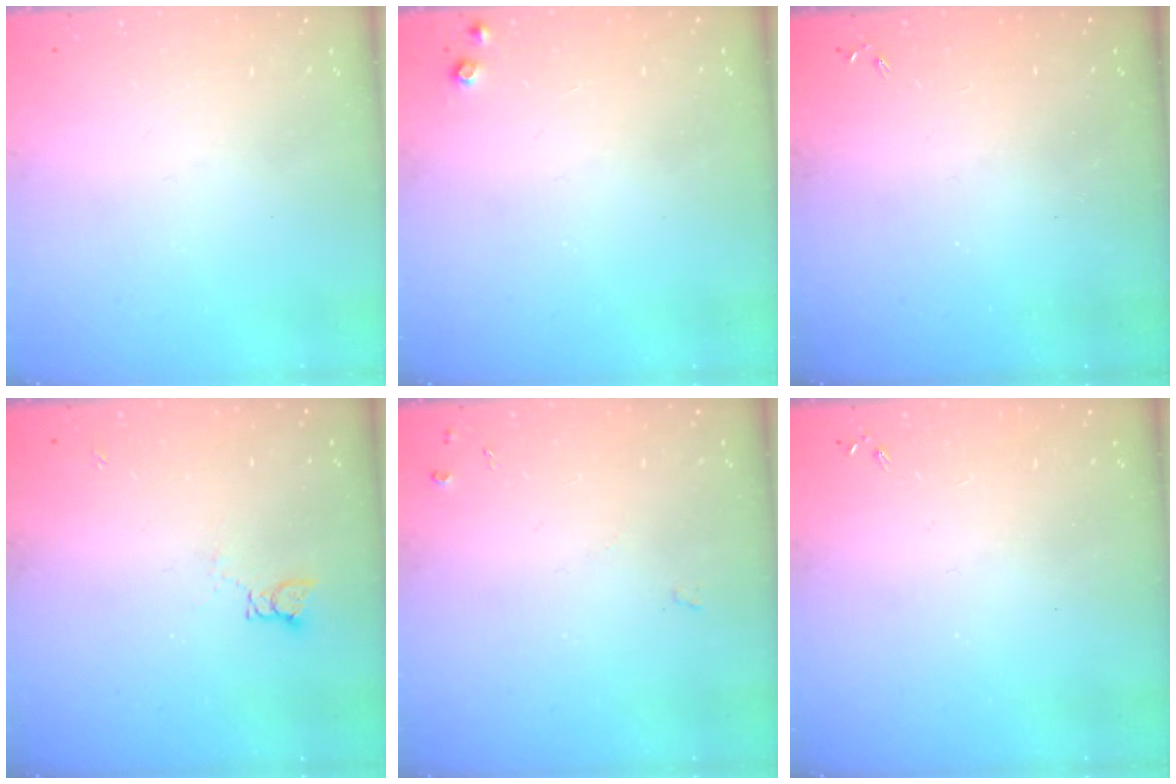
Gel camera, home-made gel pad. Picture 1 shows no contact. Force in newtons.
{"total": 4.1, "press": 4.1, "slide": 0.6}
{"total": 0.0}
{"total": 2.2, "press": 2.2, "slide": 0.3}
{"total": 4.2, "press": 4.1, "slide": 0.7}
{"total": 0.0}